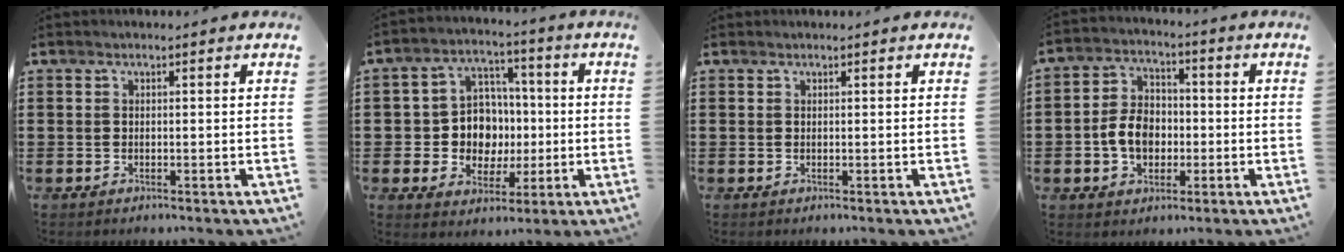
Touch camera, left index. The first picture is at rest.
{"total": 9.1, "force": [-0.3, 8.2, 4.0], "torque": [-0.093, 0.016, -0.002]}
{"total": 0.0}
{"total": 6.8, "force": [-1.5, 5.2, 4.1], "torque": [-0.103, 0.007, -0.034]}